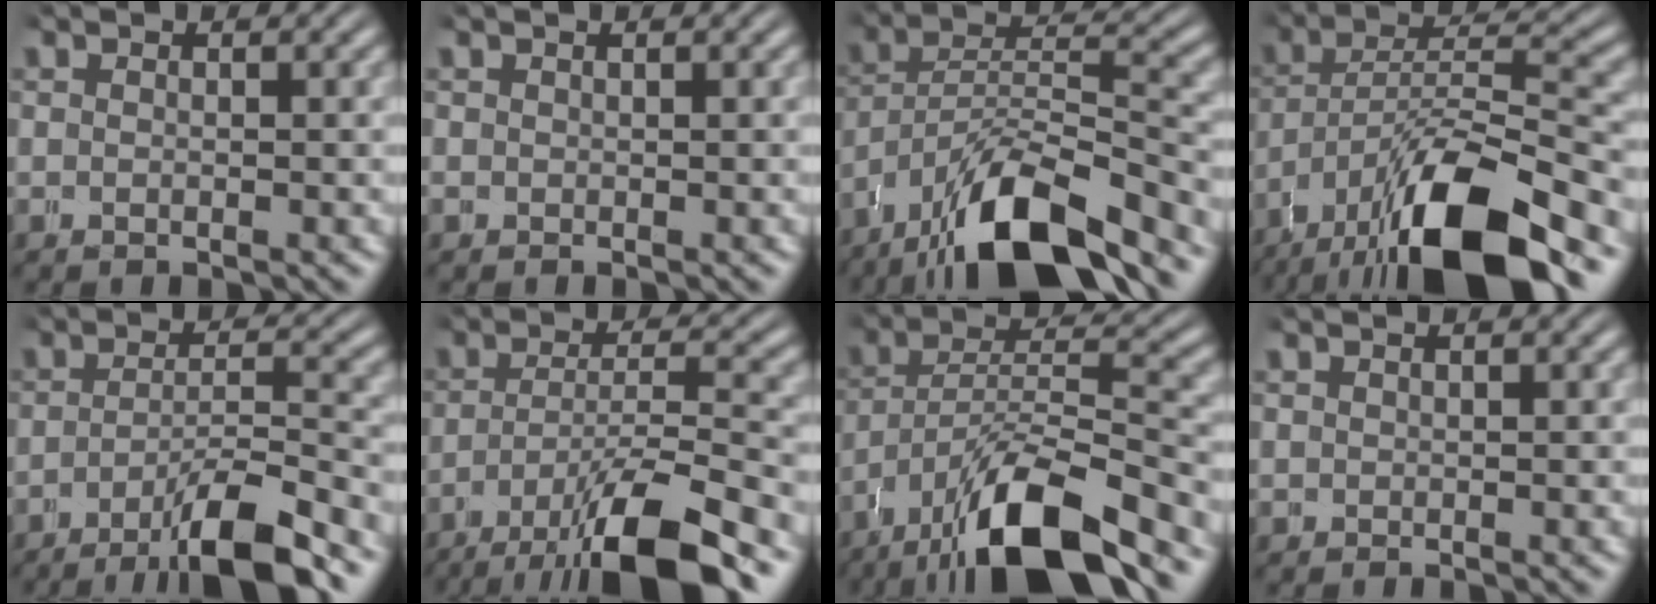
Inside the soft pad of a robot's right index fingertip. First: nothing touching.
{"total": 0.7, "force": [0.2, 0.6, -0.2], "torque": [0.002, 0.001, 0.002]}
{"total": 9.0, "force": [-4.4, 4.2, 6.7], "torque": [-0.114, -0.021, -0.053]}
{"total": 9.4, "force": [-3.3, 4.0, 7.9], "torque": [-0.130, -0.018, -0.035]}
{"total": 7.5, "force": [-4.8, 1.6, 5.5], "torque": [-0.073, -0.012, -0.066]}
{"total": 8.4, "force": [-4.2, 2.8, 6.7], "torque": [-0.097, -0.021, -0.049]}
{"total": 8.9, "force": [-3.8, 3.6, 7.2], "torque": [-0.122, -0.021, -0.044]}
{"total": 0.6, "force": [0.4, 0.1, -0.4], "torque": [0.010, 0.005, 0.007]}